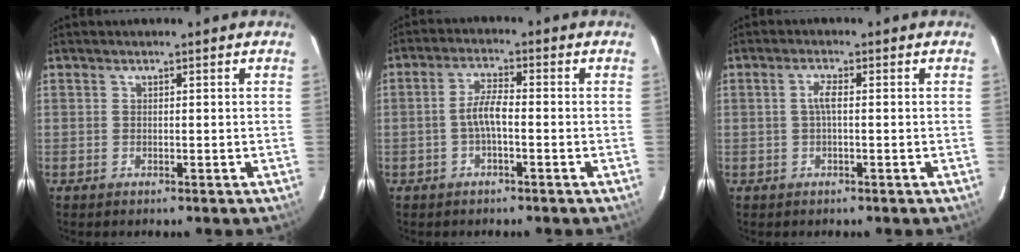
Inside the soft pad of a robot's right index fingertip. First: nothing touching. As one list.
[{"total": 4.1, "force": [-1.2, 1.0, 3.8], "torque": [-0.079, 0.010, -0.023]}, {"total": 2.1, "force": [-0.1, 0.4, 2.1], "torque": [-0.044, 0.005, -0.002]}]